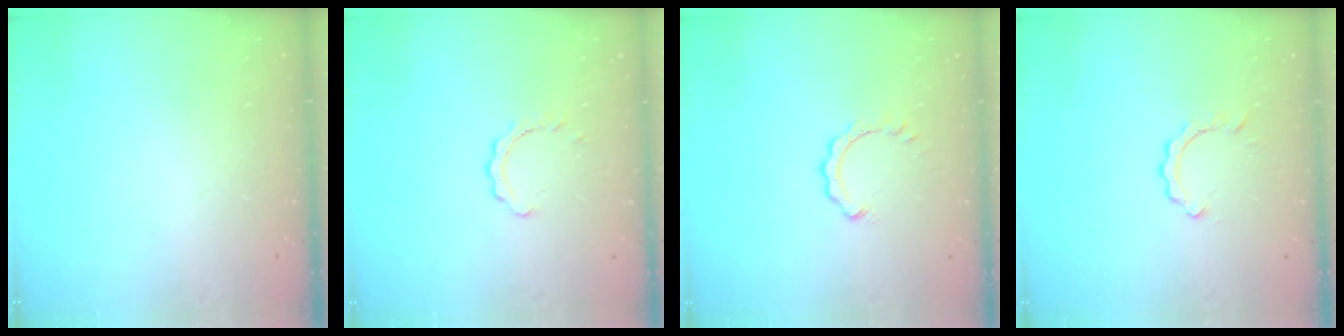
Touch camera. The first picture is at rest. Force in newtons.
{"total": 2.4, "press": 2.4, "slide": 0.3}
{"total": 3.8, "press": 3.8, "slide": 0.2}
{"total": 2.3, "press": 2.3, "slide": 0.3}